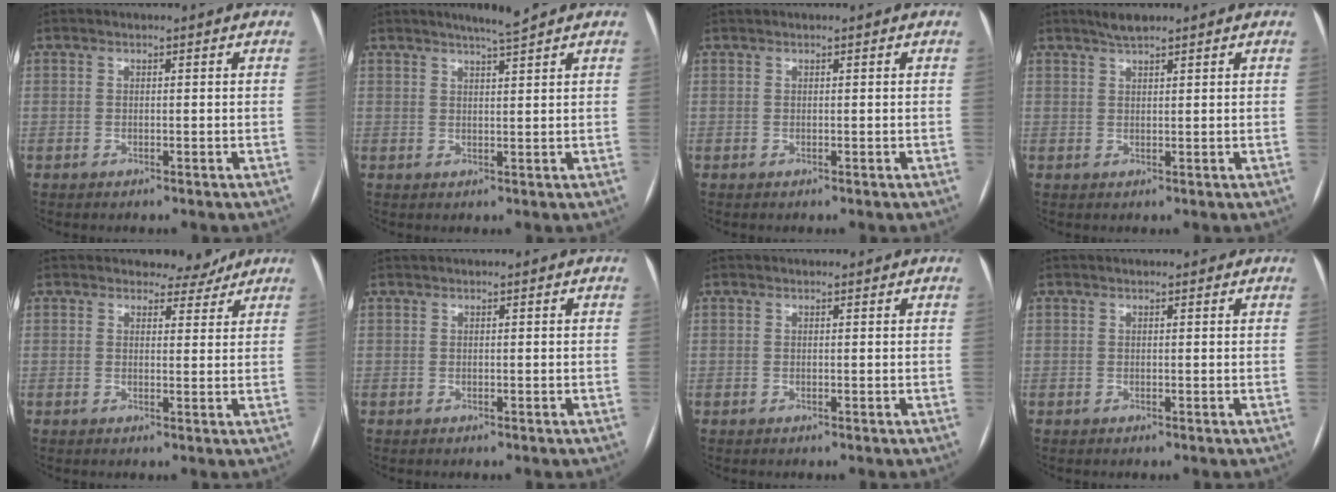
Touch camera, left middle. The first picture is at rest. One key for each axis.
{"total": 3.0, "fx": 2.6, "fy": -0.7, "fz": 1.3, "tx": -0.023, "ty": -0.005, "tz": 0.045}
{"total": 0.0}
{"total": 2.4, "fx": 2.0, "fy": 0.2, "fz": 1.3, "tx": -0.029, "ty": 0.006, "tz": 0.038}
{"total": 3.5, "fx": 3.2, "fy": 1.5, "fz": 0.2, "tx": 0.000, "ty": -0.007, "tz": 0.034}
{"total": 0.0}
{"total": 0.7, "fx": 0.6, "fy": 0.3, "fz": 0.1, "tx": -0.007, "ty": 0.007, "tz": 0.008}
{"total": 2.2, "fx": 1.8, "fy": 0.9, "fz": 1.1, "tx": -0.015, "ty": 0.019, "tz": 0.018}